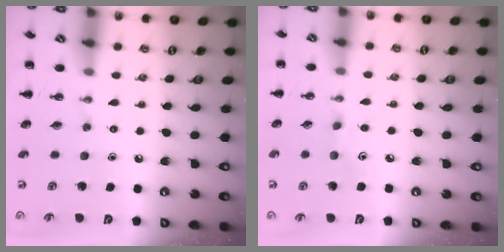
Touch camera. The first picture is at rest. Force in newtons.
{"total": 2.9, "press": 2.8, "slide": 0.8}